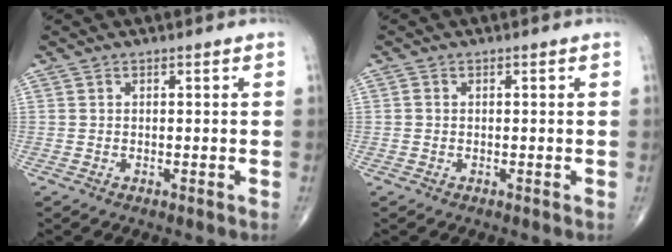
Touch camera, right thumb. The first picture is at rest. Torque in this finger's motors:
{"motor_torque": [-0.27, 0.16, 0.26, 0.16, 0.01]}